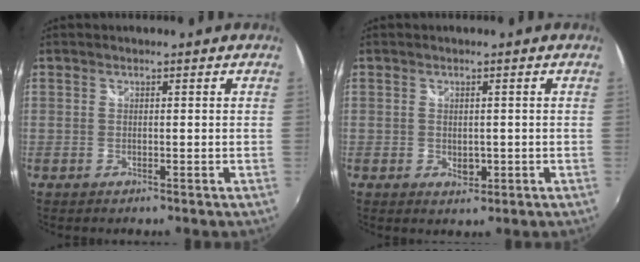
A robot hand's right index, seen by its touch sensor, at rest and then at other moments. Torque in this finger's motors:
{"motor_torque": [-0.45, 0.57, 0.02, 0.01]}